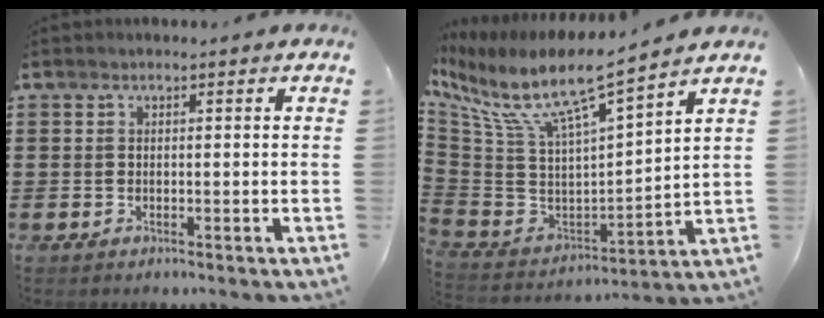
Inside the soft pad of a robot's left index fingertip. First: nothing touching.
{"total": 10.4, "force": [7.2, 1.6, 7.4], "torque": [-0.175, -0.055, 0.115]}